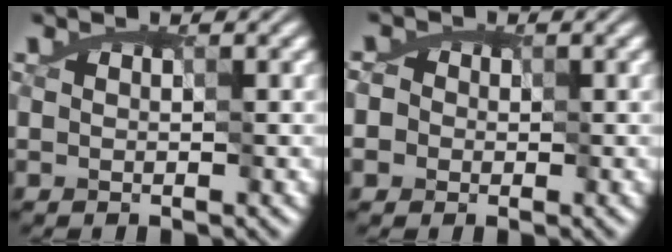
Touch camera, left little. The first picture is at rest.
{"total": 1.7, "force": [0.4, 1.7, 0.3], "torque": [-0.023, -0.003, 0.015]}